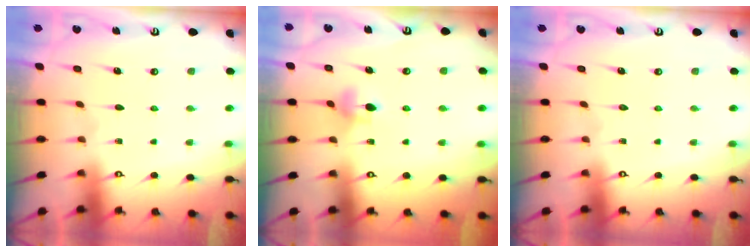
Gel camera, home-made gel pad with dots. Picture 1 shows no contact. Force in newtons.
{"total": 4.7, "press": 4.6, "slide": 0.8}
{"total": 0.0}